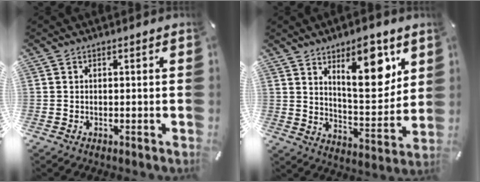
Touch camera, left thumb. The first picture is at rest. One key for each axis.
{"total": 14.4, "fx": 8.6, "fy": 5.8, "fz": 10.0, "tx": -0.123, "ty": -0.058, "tz": 0.140}